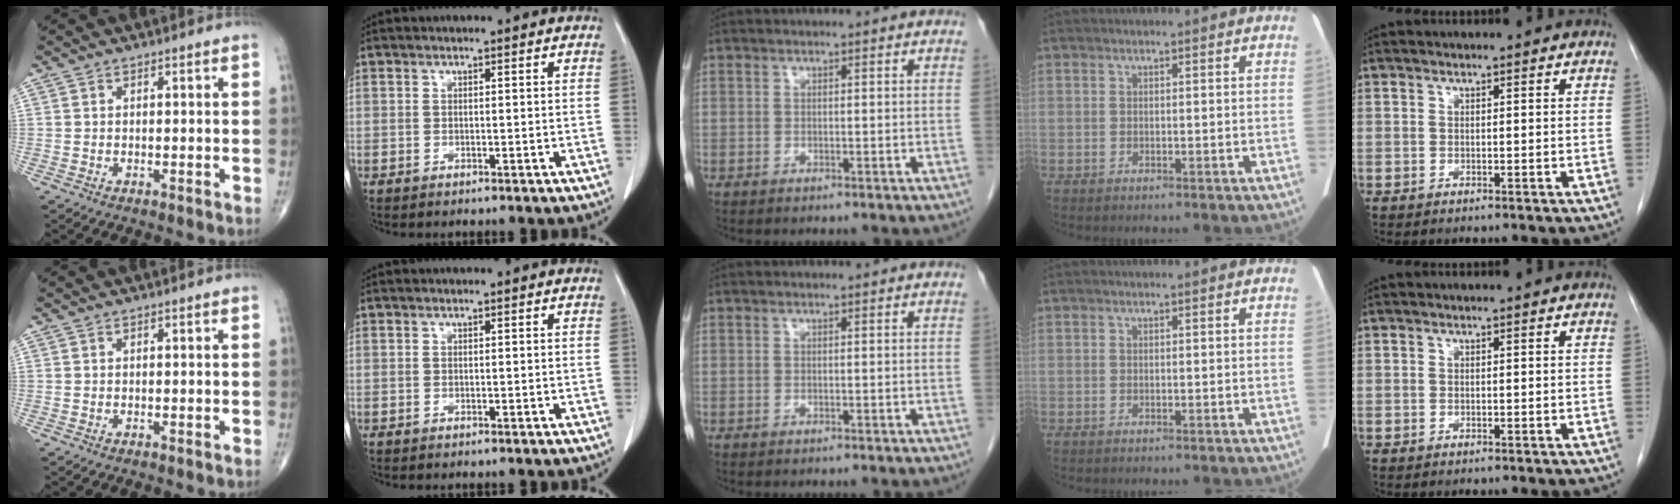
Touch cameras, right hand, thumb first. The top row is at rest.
{}